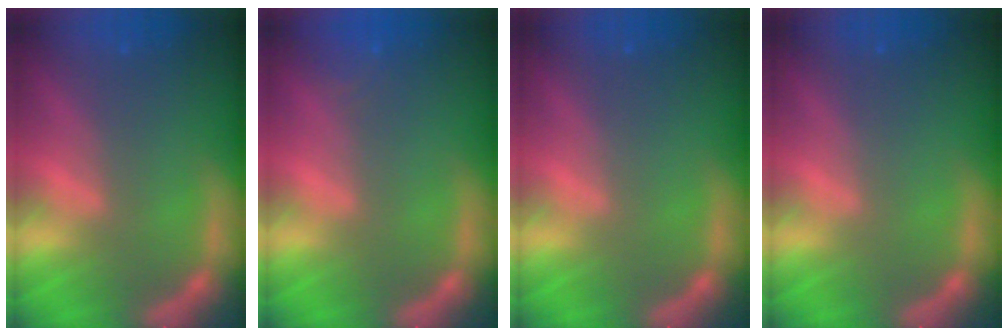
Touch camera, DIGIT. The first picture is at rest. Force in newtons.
{"total": 1.4}
{"total": 0.0}
{"total": 0.0}